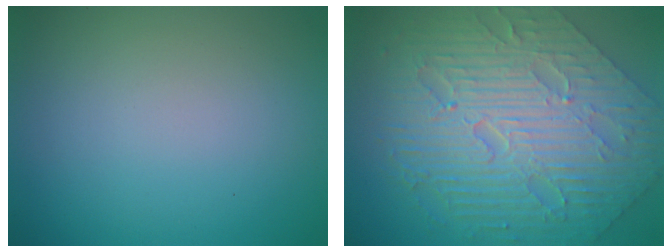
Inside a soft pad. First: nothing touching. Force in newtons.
{"total": 10.4, "press": 7.1, "slide": 7.6}